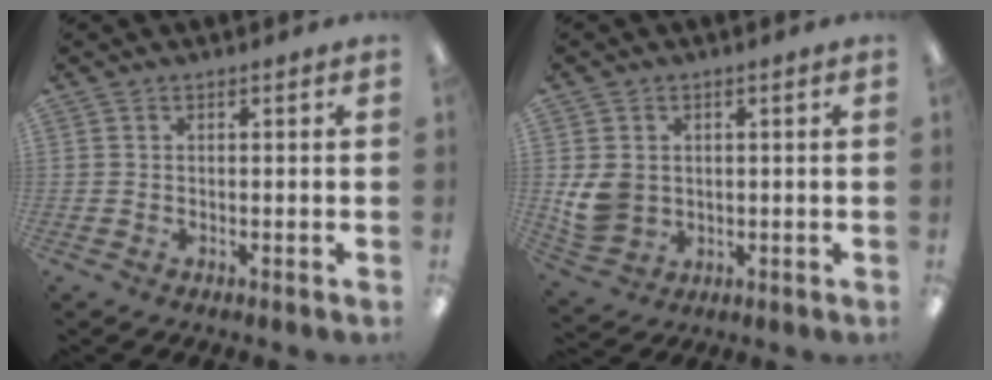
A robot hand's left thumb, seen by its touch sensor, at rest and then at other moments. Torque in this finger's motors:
{"motor_torque": [0.20, 1.39, 0.76, -0.37, 0.04]}